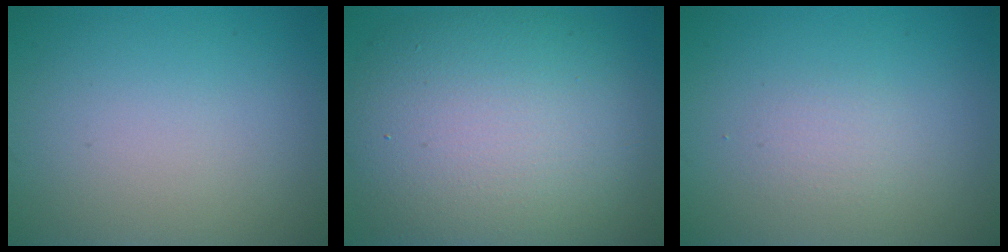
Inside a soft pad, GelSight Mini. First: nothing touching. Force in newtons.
{"total": 12.0, "press": 12.0, "slide": 0.2}
{"total": 1.1, "press": 1.1, "slide": 0.0}